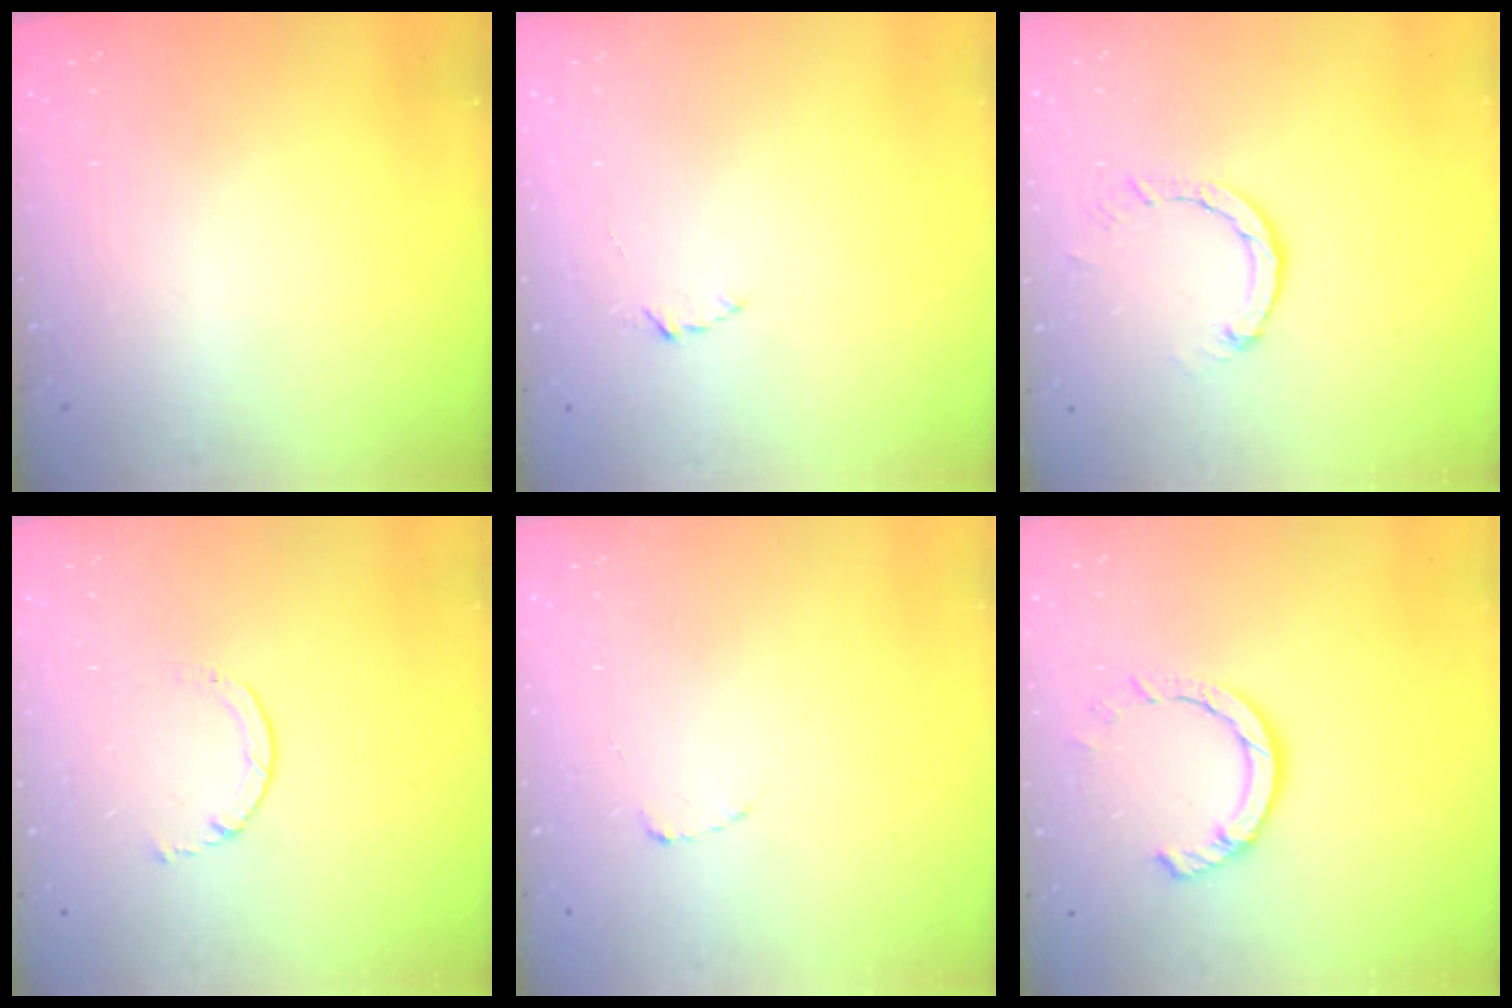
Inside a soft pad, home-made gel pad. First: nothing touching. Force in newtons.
{"total": 1.9, "press": 1.9, "slide": 0.2}
{"total": 3.0, "press": 3.0, "slide": 0.3}
{"total": 1.7, "press": 1.6, "slide": 0.2}
{"total": 1.8, "press": 1.7, "slide": 0.3}
{"total": 7.1, "press": 7.0, "slide": 1.1}